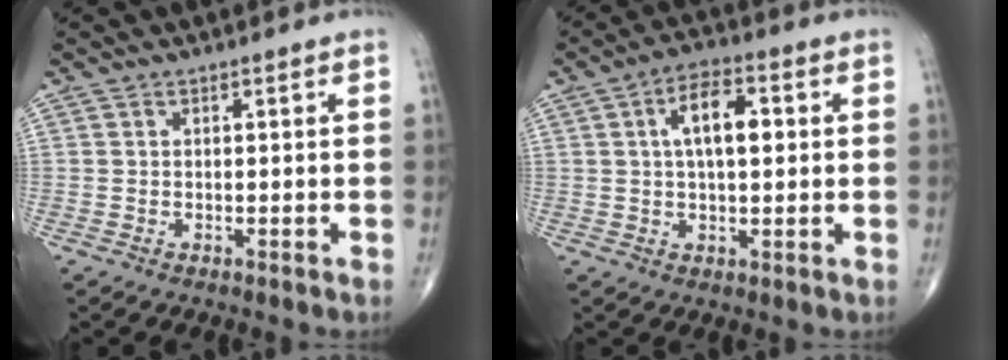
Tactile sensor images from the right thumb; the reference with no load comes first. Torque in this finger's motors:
{"motor_torque": [1.46, 3.50, 0.97, 0.39, 0.07]}